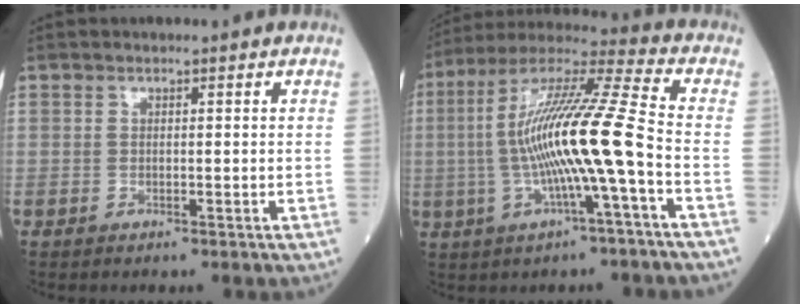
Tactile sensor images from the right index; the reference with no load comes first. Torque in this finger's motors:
{"motor_torque": [1.87, -0.26, 1.06, 0.21]}